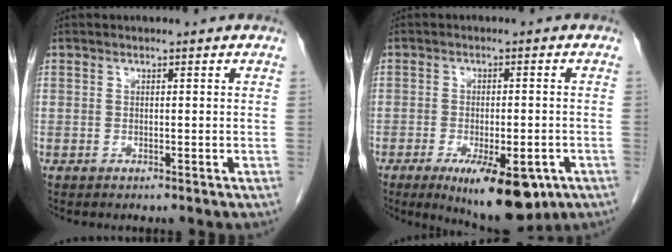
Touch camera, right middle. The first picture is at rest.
{"total": 11.9, "force": [-6.5, 4.0, 9.1], "torque": [-0.123, -0.012, -0.088]}